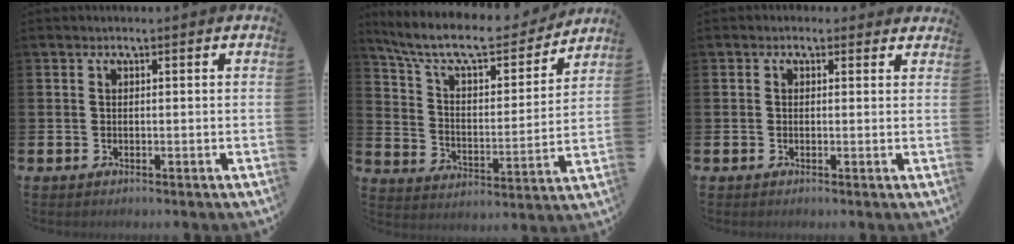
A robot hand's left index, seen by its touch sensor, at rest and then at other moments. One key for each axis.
{"total": 10.4, "fx": 9.2, "fy": 2.8, "fz": 4.1, "tx": -0.119, "ty": -0.058, "tz": 0.156}
{"total": 0.8, "fx": 0.4, "fy": 0.7, "fz": 0.2, "tx": -0.003, "ty": 0.009, "tz": 0.006}